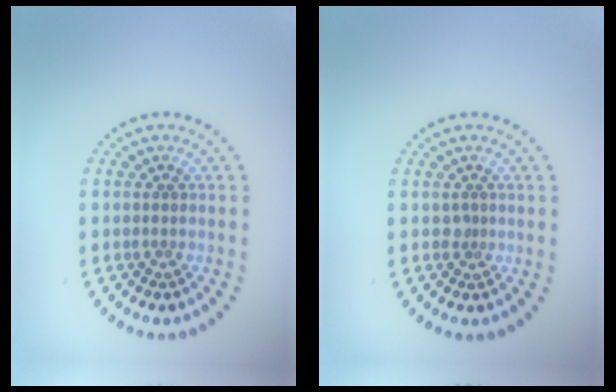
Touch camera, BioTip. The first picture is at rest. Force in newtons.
{"total": 0.7, "press": 0.5, "slide": 0.5}